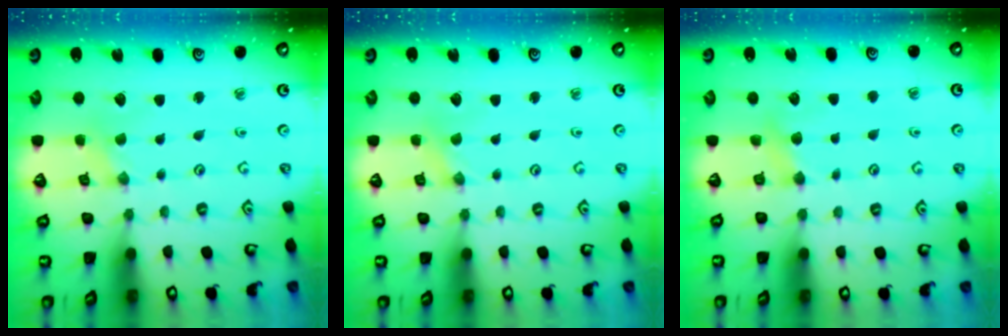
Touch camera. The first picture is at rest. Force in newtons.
{"total": 0.0}
{"total": 5.1, "press": 5.1, "slide": 0.6}